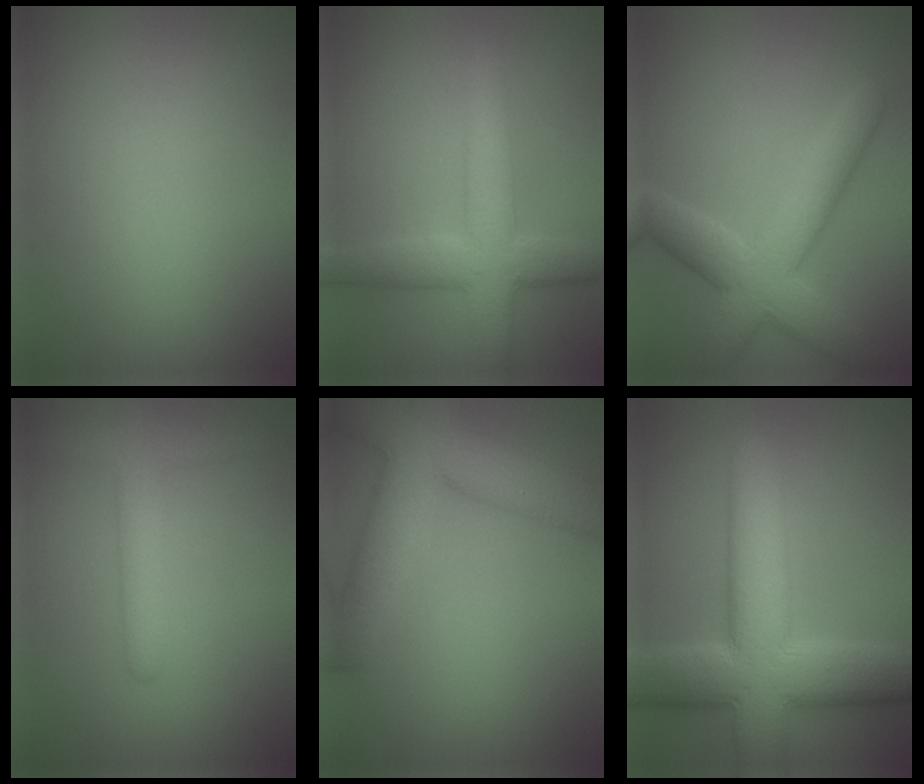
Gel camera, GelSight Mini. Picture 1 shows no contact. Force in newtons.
{"total": 5.8, "press": 5.8, "slide": 0.2}
{"total": 6.9, "press": 6.9, "slide": 0.4}
{"total": 4.0, "press": 4.0, "slide": 0.3}
{"total": 8.8, "press": 8.8, "slide": 0.5}
{"total": 12.0, "press": 12.0, "slide": 0.6}